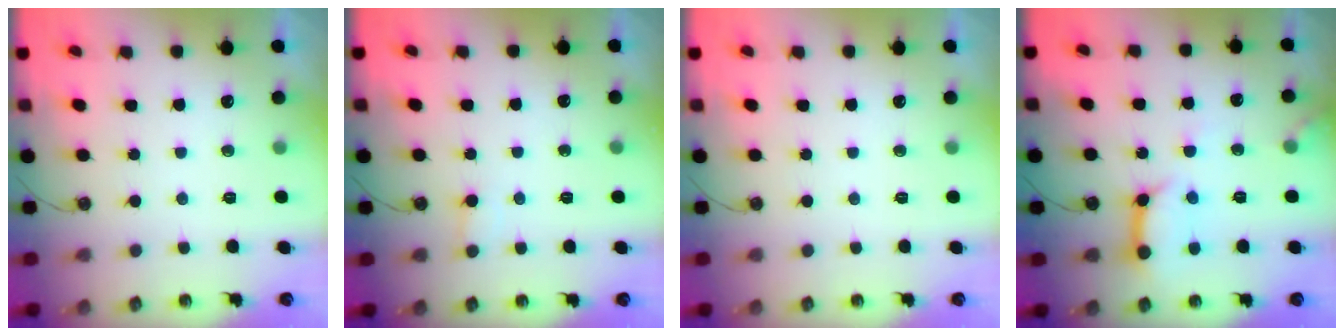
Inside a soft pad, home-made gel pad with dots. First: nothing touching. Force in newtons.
{"total": 3.9, "press": 3.9, "slide": 0.3}
{"total": 0.0}
{"total": 11.8, "press": 11.7, "slide": 1.3}